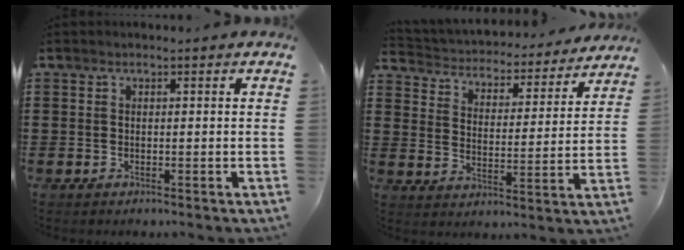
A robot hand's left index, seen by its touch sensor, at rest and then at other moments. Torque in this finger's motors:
{"motor_torque": [2.14, 0.00, 1.05, 0.13]}